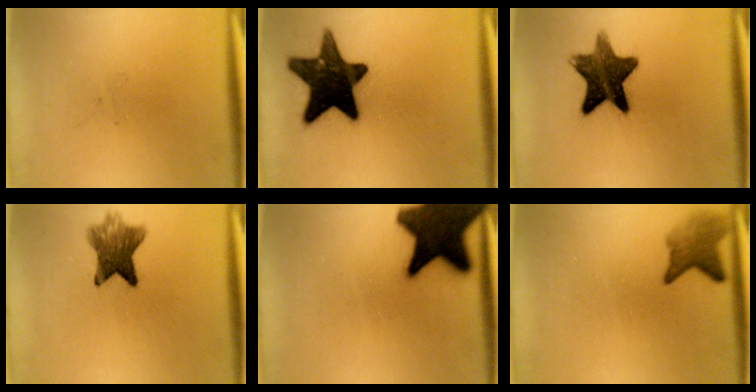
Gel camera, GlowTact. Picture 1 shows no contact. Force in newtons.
{"total": 16.9}
{"total": 11.9}
{"total": 7.0}
{"total": 18.0}
{"total": 4.1}